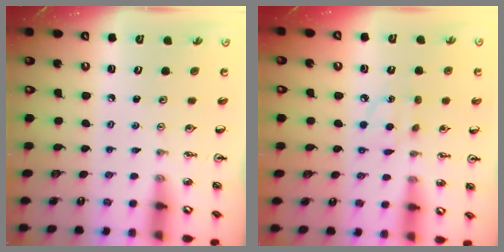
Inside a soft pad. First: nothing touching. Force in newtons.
{"total": 7.0, "press": 7.0, "slide": 0.5}